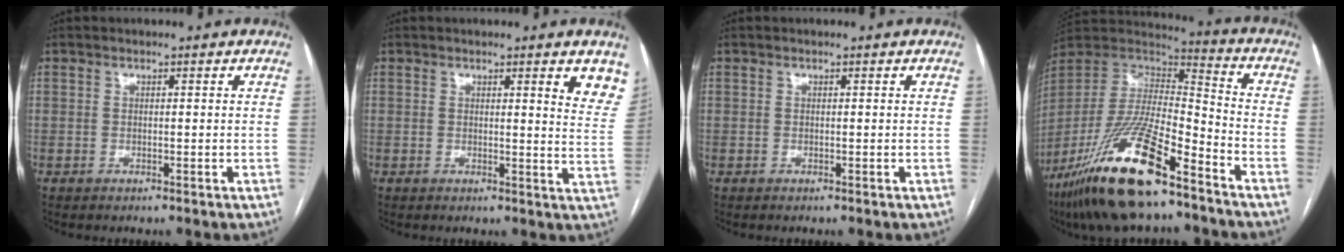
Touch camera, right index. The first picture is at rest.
{"total": 6.8, "force": [4.6, 1.0, 4.8], "torque": [-0.040, -0.022, 0.036]}
{"total": 0.0}
{"total": 22.4, "force": [-14.8, 4.2, 16.4], "torque": [-0.339, -0.034, -0.273]}